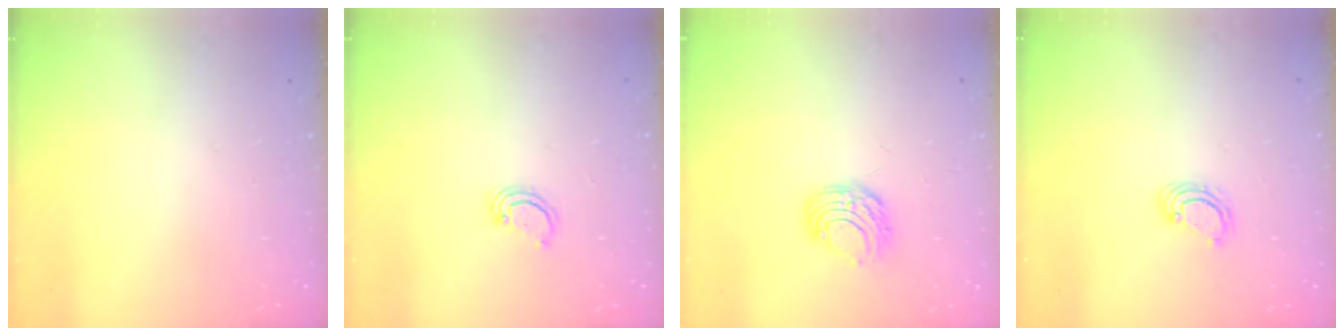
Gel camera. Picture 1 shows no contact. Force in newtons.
{"total": 2.4, "press": 2.4, "slide": 0.2}
{"total": 7.4, "press": 7.4, "slide": 0.7}
{"total": 4.0, "press": 3.9, "slide": 0.3}